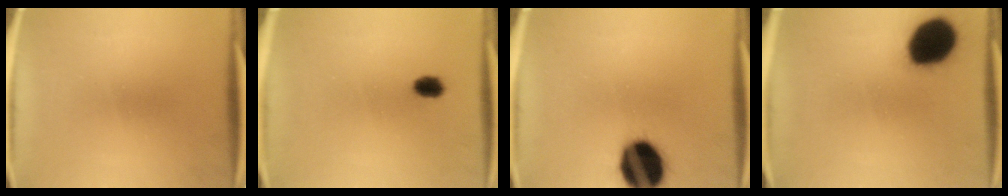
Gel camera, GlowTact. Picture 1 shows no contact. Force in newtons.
{"total": 2.8}
{"total": 18.3}
{"total": 17.8}